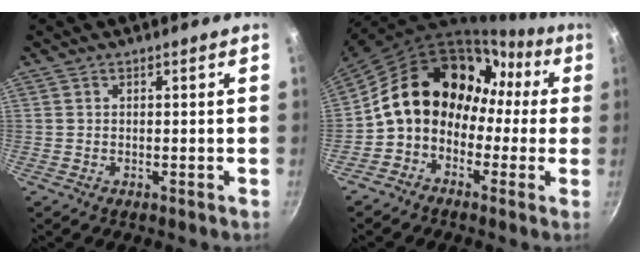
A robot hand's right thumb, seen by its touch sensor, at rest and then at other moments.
{"total": 16.4, "force": [-0.3, 13.0, 10.0], "torque": [-0.133, 0.068, -0.020]}